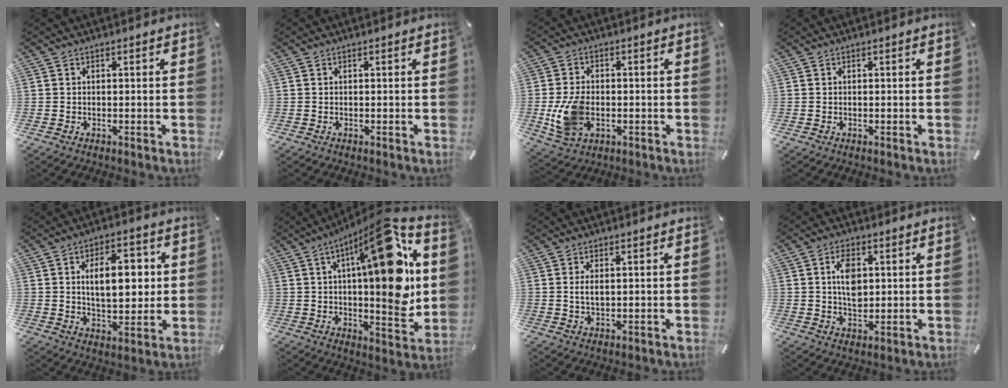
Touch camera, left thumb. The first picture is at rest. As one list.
[{"total": 0.0}, {"total": 9.5, "force": [-1.9, 6.6, 6.5], "torque": [-0.151, 0.003, -0.031]}, {"total": 0.0}, {"total": 12.9, "force": [2.5, 7.1, 10.5], "torque": [-0.146, 0.000, 0.037]}, {"total": 25.1, "force": [6.3, 7.7, 23.0], "torque": [-0.352, -0.050, 0.087]}, {"total": 3.0, "force": [0.5, 1.3, 2.6], "torque": [-0.054, 0.004, 0.008]}, {"total": 6.7, "force": [1.4, 4.2, 5.0], "torque": [-0.089, -0.002, 0.017]}]